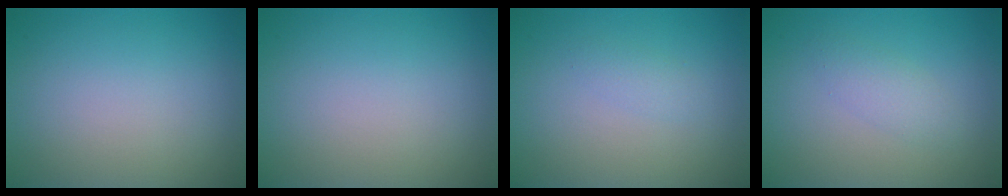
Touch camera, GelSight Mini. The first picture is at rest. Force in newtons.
{"total": 0.0}
{"total": 1.0, "press": 1.0, "slide": 0.0}
{"total": 1.7, "press": 1.7, "slide": 0.1}